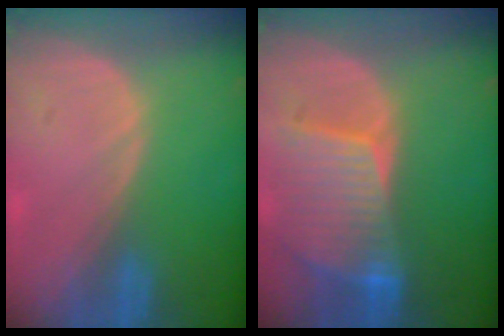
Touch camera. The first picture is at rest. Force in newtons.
{"total": 9.0, "press": 8.0, "slide": 4.1}